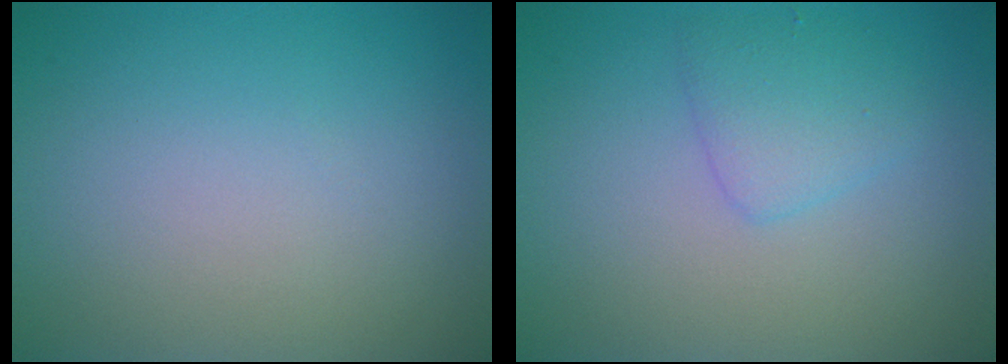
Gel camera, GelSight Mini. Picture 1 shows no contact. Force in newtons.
{"total": 2.2, "press": 2.2, "slide": 0.1}